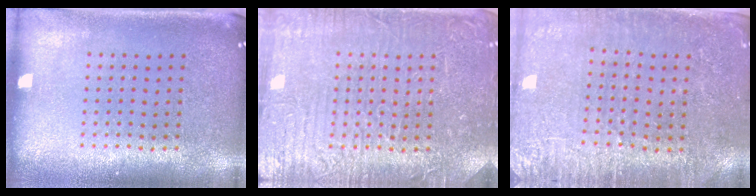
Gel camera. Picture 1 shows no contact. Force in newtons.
{"total": 4.6, "press": 4.5, "slide": 0.8}
{"total": 3.0, "press": 2.8, "slide": 0.9}